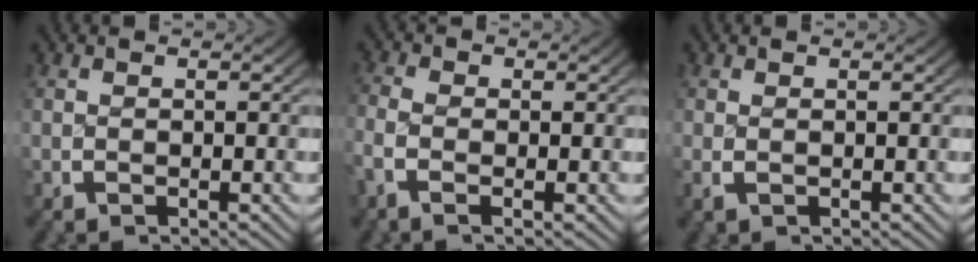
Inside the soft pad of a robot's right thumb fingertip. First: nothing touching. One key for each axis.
{"total": 2.3, "fx": -0.7, "fy": 1.1, "fz": 1.9, "tx": -0.058, "ty": -0.003, "tz": -0.015}
{"total": 0.5, "fx": 0.1, "fy": 0.2, "fz": 0.4, "tx": -0.013, "ty": -0.004, "tz": 0.005}